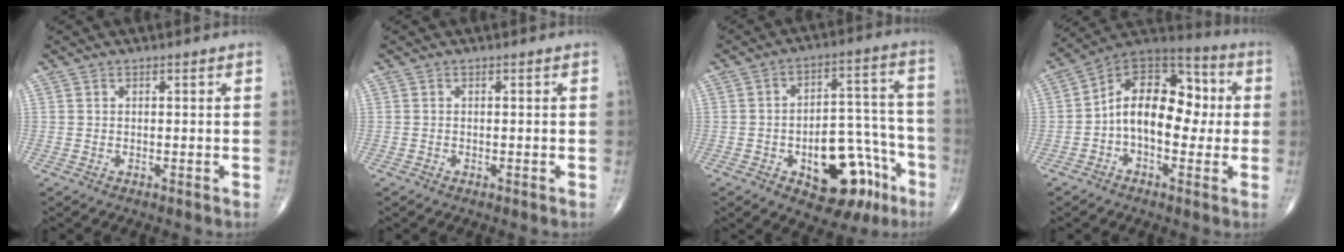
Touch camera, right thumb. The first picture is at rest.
{"total": 0.0}
{"total": 18.0, "force": [-7.9, 9.5, 13.1], "torque": [-0.133, 0.064, -0.098]}
{"total": 16.2, "force": [-0.3, 10.1, 12.7], "torque": [-0.162, 0.047, -0.018]}